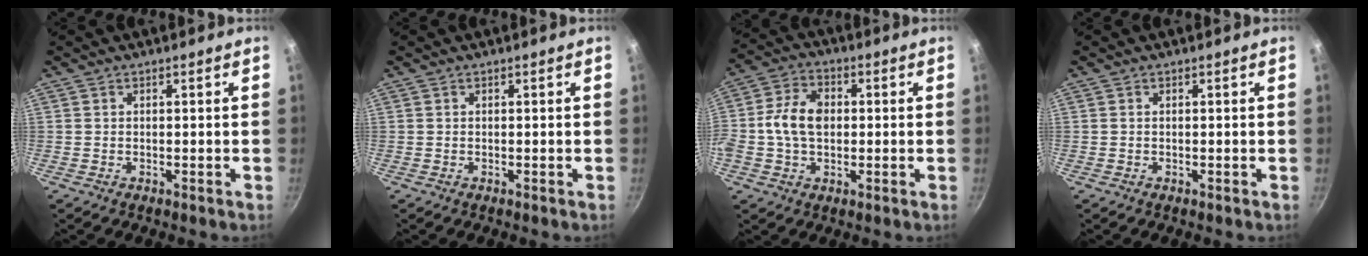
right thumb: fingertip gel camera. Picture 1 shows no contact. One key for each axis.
{"total": 0.0}
{"total": 9.5, "fx": 0.1, "fy": 6.6, "fz": 6.8, "tx": -0.115, "ty": 0.019, "tz": -0.011}
{"total": 0.0}